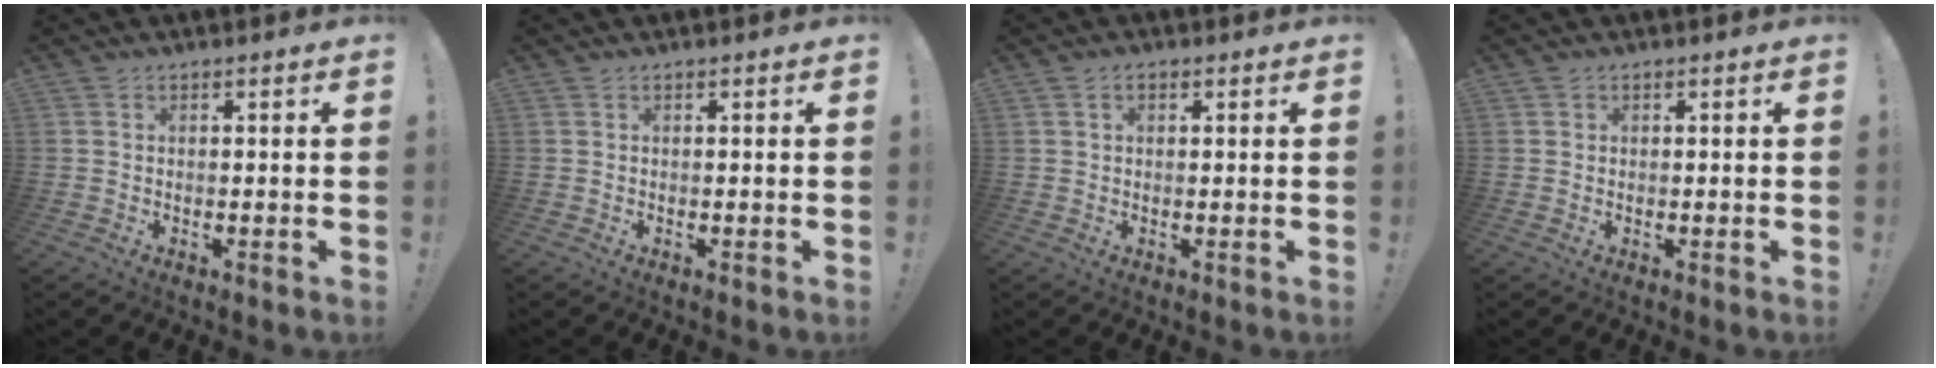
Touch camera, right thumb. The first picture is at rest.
{"total": 0.0}
{"total": 1.7, "force": [0.6, 1.2, 1.0], "torque": [-0.011, 0.002, 0.010]}
{"total": 0.6, "force": [0.2, 0.6, -0.1], "torque": [0.003, 0.000, 0.004]}